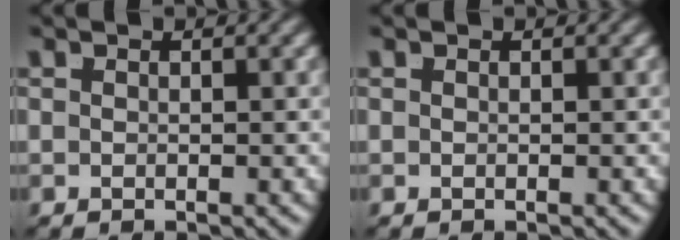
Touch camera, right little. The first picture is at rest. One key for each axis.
{"total": 0.0}